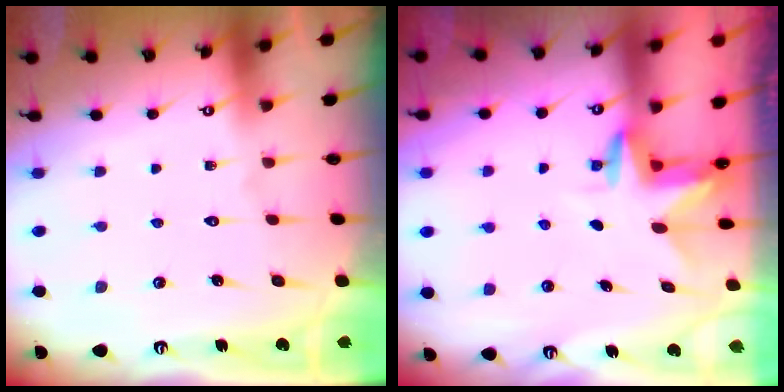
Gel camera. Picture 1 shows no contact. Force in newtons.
{"total": 3.0, "press": 3.0, "slide": 0.2}